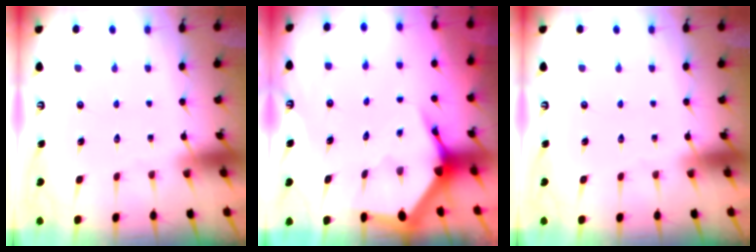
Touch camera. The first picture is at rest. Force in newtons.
{"total": 4.1, "press": 4.1, "slide": 0.6}
{"total": 0.0}